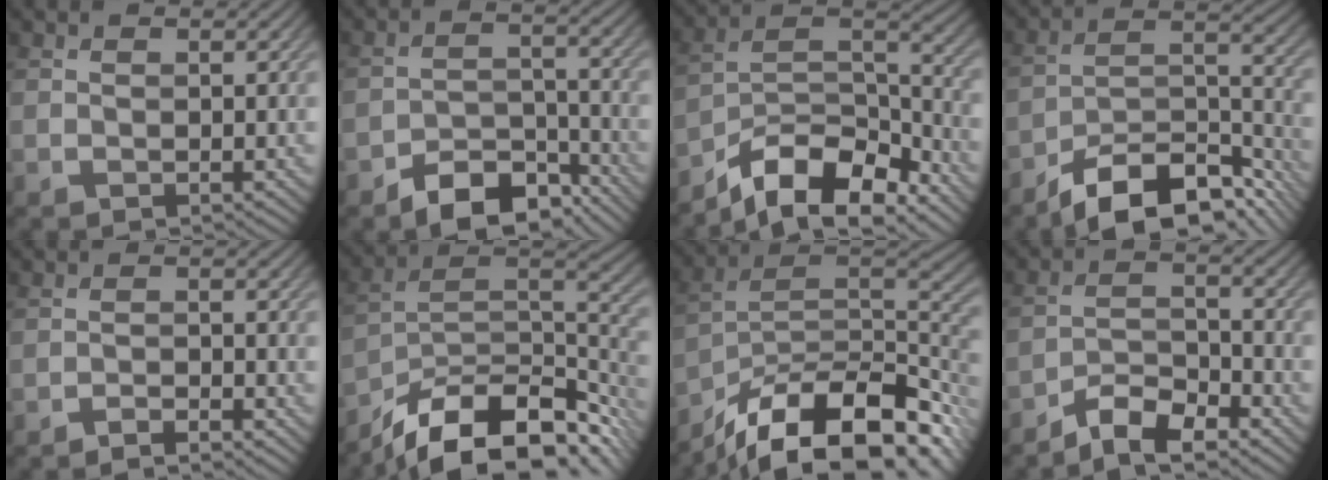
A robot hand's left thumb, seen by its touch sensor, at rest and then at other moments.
{"total": 8.4, "force": [-6.3, 3.9, 4.0], "torque": [-0.058, -0.006, -0.114]}
{"total": 12.5, "force": [-9.5, 4.1, 7.0], "torque": [-0.124, -0.006, -0.179]}
{"total": 12.9, "force": [-9.6, 4.4, 7.4], "torque": [-0.120, -0.012, -0.172]}
{"total": 2.0, "force": [-1.7, 0.2, 1.0], "torque": [-0.018, 0.003, -0.034]}
{"total": 15.8, "force": [-10.9, 6.4, 9.5], "torque": [-0.191, -0.022, -0.175]}
{"total": 17.4, "force": [-11.8, 6.9, 10.8], "torque": [-0.212, -0.034, -0.185]}
{"total": 6.5, "force": [-5.2, 1.9, 3.3], "torque": [-0.062, 0.001, -0.104]}